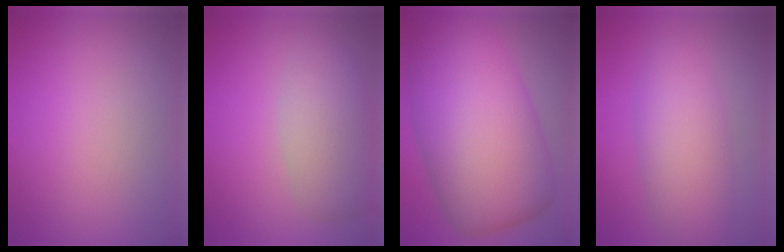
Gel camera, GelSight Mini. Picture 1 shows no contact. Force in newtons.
{"total": 4.8, "press": 4.8, "slide": 0.2}
{"total": 13.7, "press": 13.7, "slide": 0.3}
{"total": 5.3, "press": 5.3, "slide": 0.2}